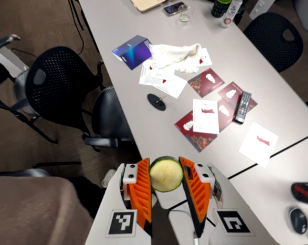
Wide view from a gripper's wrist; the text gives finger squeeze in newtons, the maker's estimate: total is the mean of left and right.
{"total": 10.7, "left": 10.4, "right": 10.9}